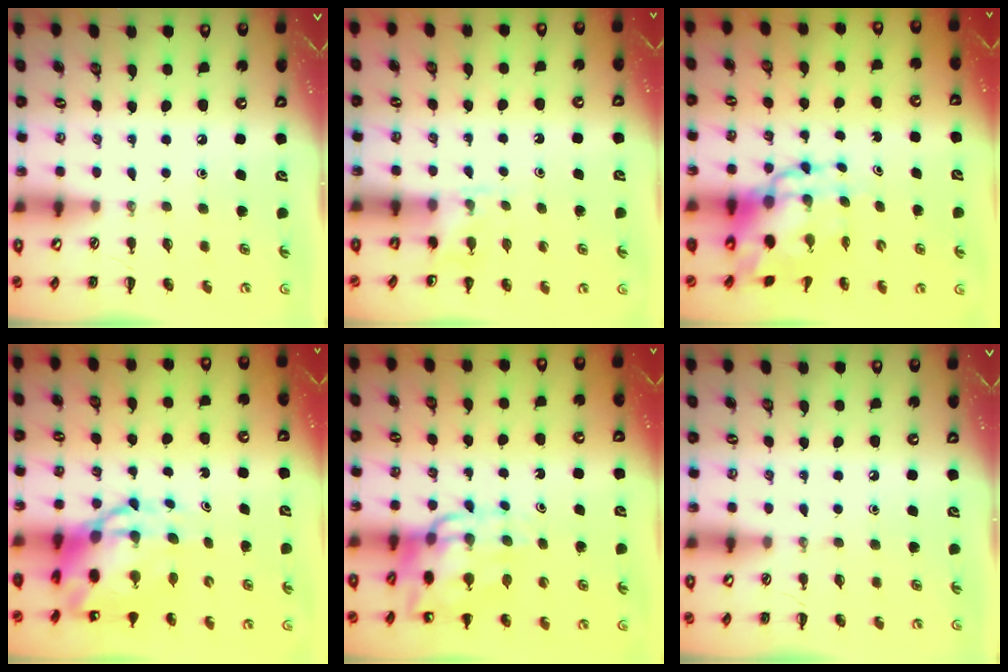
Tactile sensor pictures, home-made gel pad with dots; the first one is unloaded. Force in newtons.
{"total": 4.3, "press": 4.1, "slide": 1.2}
{"total": 10.5, "press": 10.1, "slide": 2.9}
{"total": 10.3, "press": 10.0, "slide": 2.4}
{"total": 12.2, "press": 11.8, "slide": 3.3}
{"total": 0.0}